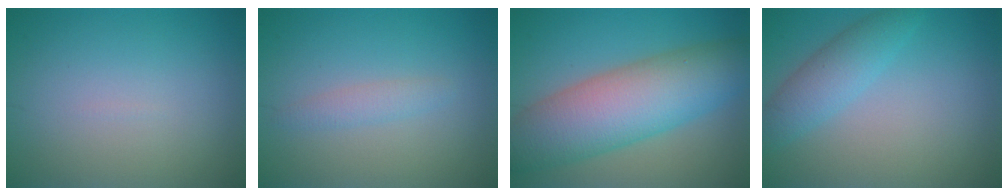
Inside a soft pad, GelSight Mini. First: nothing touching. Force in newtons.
{"total": 1.4, "press": 1.4, "slide": 0.1}
{"total": 9.9, "press": 9.9, "slide": 0.6}
{"total": 3.3, "press": 3.3, "slide": 0.2}